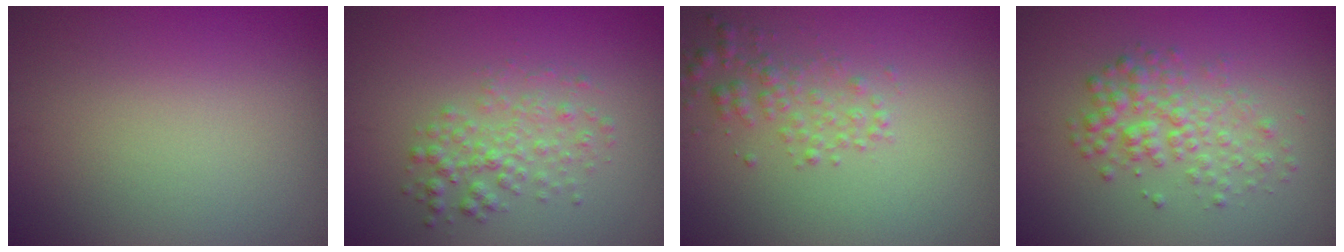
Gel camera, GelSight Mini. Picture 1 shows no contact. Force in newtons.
{"total": 2.5, "press": 2.5, "slide": 0.0}
{"total": 2.1, "press": 2.1, "slide": 0.1}
{"total": 3.2, "press": 3.2, "slide": 0.1}